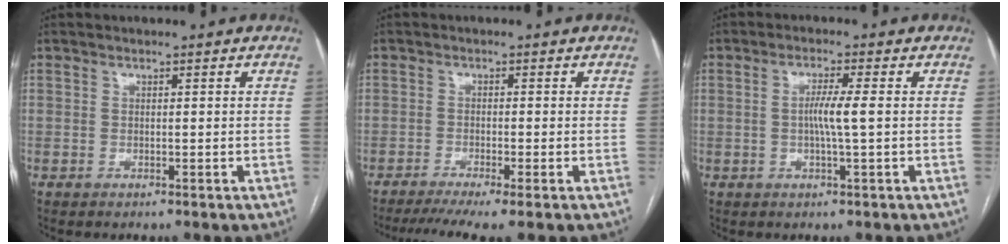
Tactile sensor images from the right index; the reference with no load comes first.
{"total": 6.3, "force": [-4.6, -0.2, 4.3], "torque": [-0.066, -0.009, -0.074]}
{"total": 3.9, "force": [-0.1, -0.4, 3.9], "torque": [-0.073, -0.001, -0.002]}